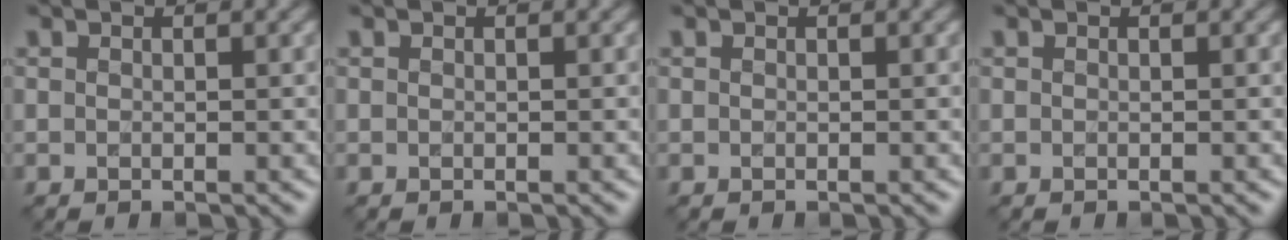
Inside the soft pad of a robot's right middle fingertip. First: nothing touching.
{"total": 0.0}
{"total": 0.0}
{"total": 0.0}